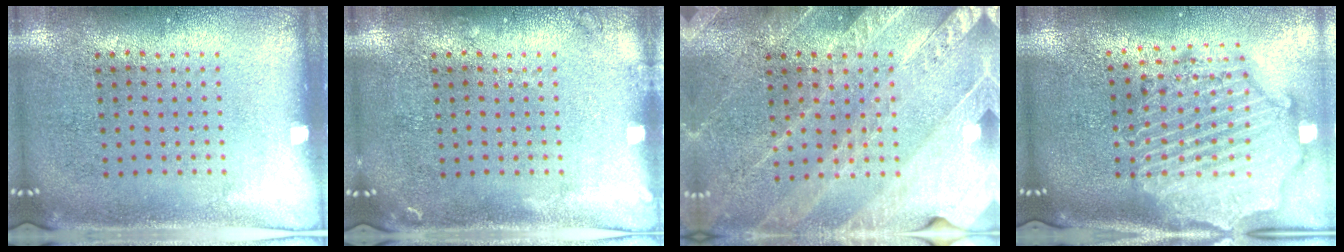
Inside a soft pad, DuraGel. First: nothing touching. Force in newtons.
{"total": 0.7, "press": 0.7, "slide": 0.2}
{"total": 2.9, "press": 2.7, "slide": 0.9}
{"total": 3.2, "press": 2.7, "slide": 1.7}